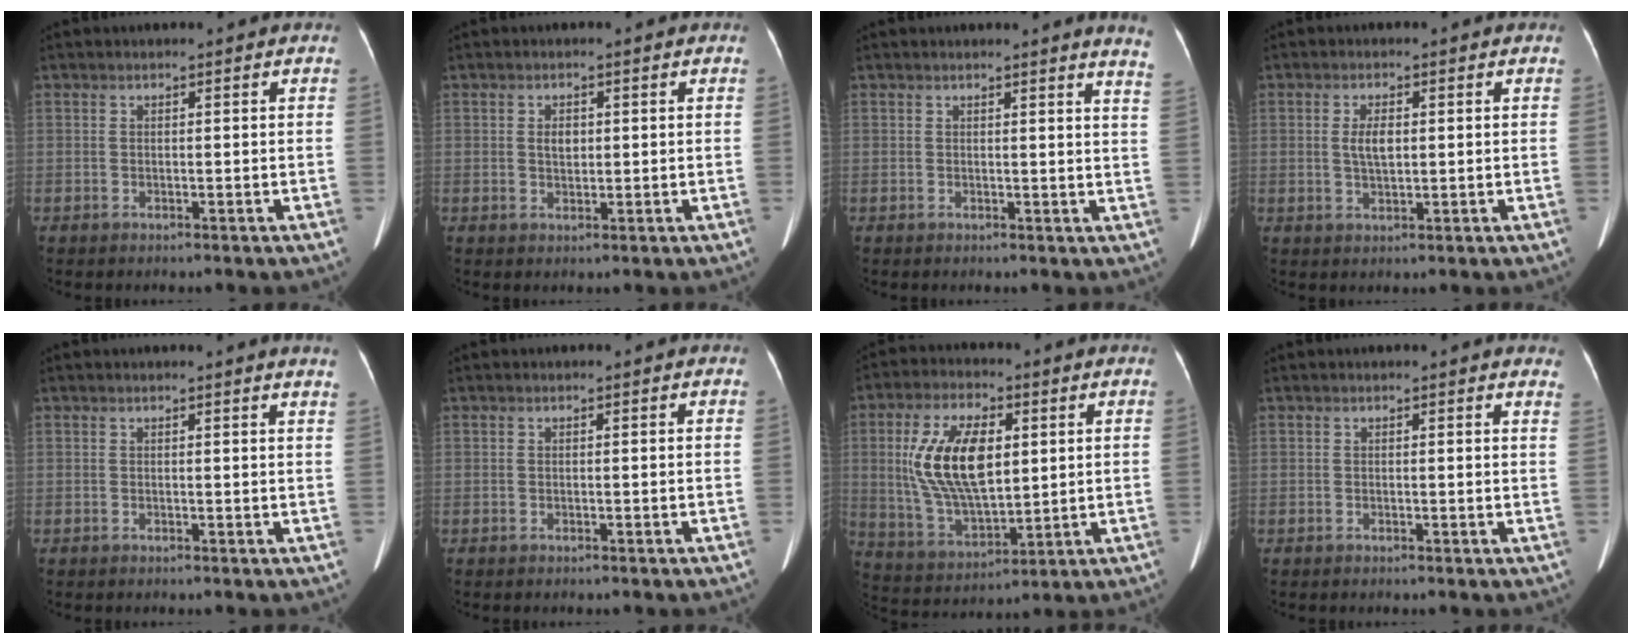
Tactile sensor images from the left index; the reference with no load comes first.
{"total": 2.0, "force": [0.4, 1.3, 1.6], "torque": [-0.033, 0.005, 0.008]}
{"total": 5.1, "force": [4.7, -0.7, 1.8], "torque": [-0.020, -0.037, 0.023]}
{"total": 3.2, "force": [0.4, 1.3, 2.9], "torque": [-0.062, 0.006, 0.011]}
{"total": 2.5, "force": [2.3, -0.5, 0.9], "torque": [-0.016, -0.010, 0.011]}
{"total": 0.0}
{"total": 14.3, "force": [2.8, 6.3, 12.5], "torque": [-0.263, 0.010, 0.060]}
{"total": 3.3, "force": [3.1, 0.6, 0.8], "torque": [-0.005, -0.011, 0.008]}